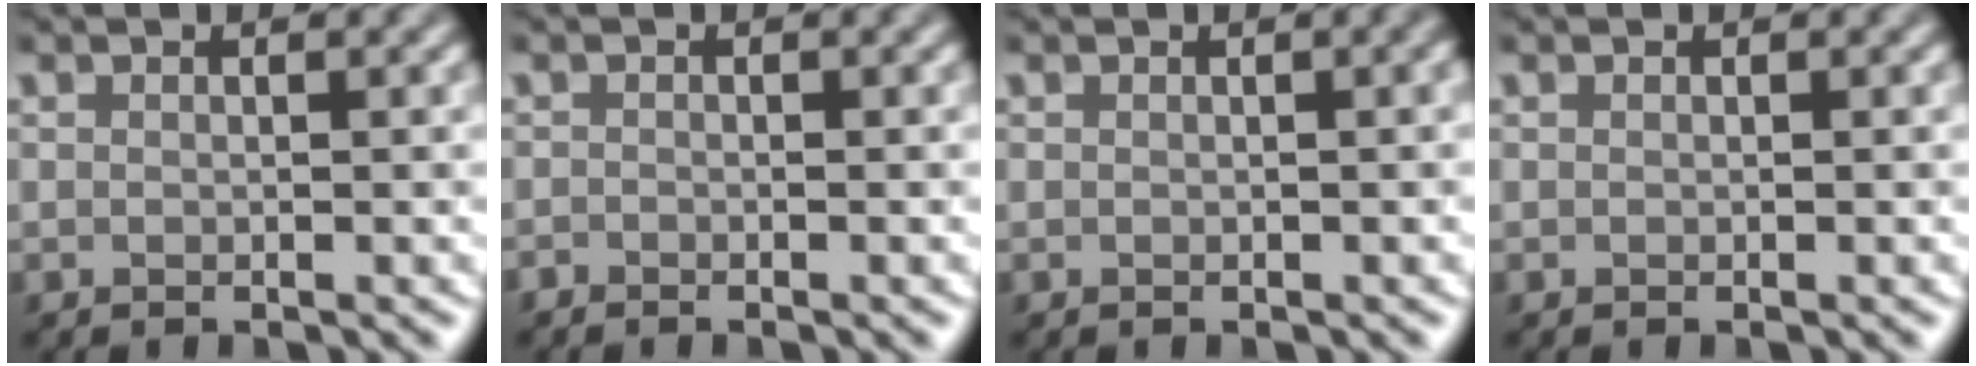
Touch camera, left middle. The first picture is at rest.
{"total": 0.5, "force": [-0.5, 0.1, 0.0], "torque": [0.003, -0.003, -0.010]}
{"total": 1.4, "force": [0.2, 0.5, 1.3], "torque": [-0.009, 0.010, 0.001]}
{"total": 0.0}